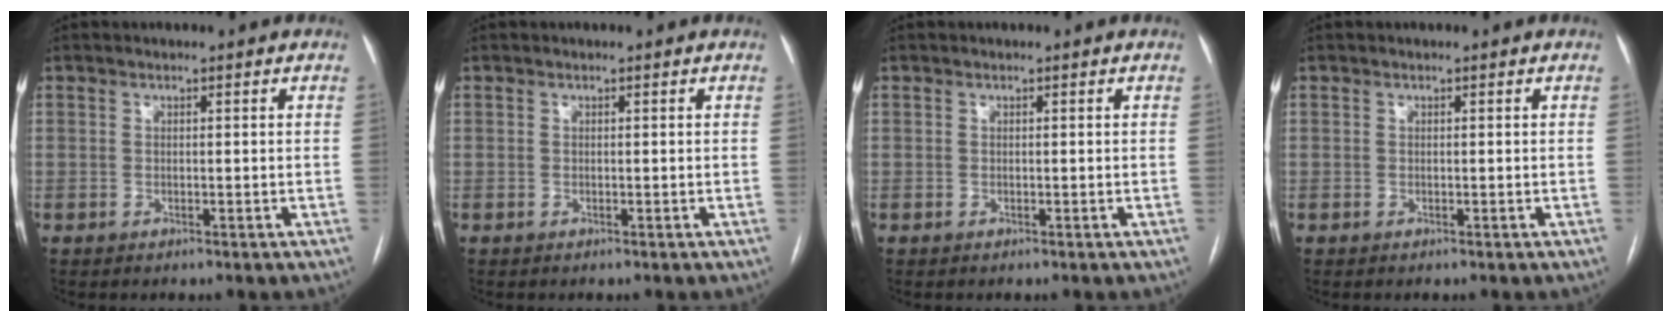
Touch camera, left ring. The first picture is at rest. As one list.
[{"total": 0.0}, {"total": 0.0}, {"total": 0.0}]